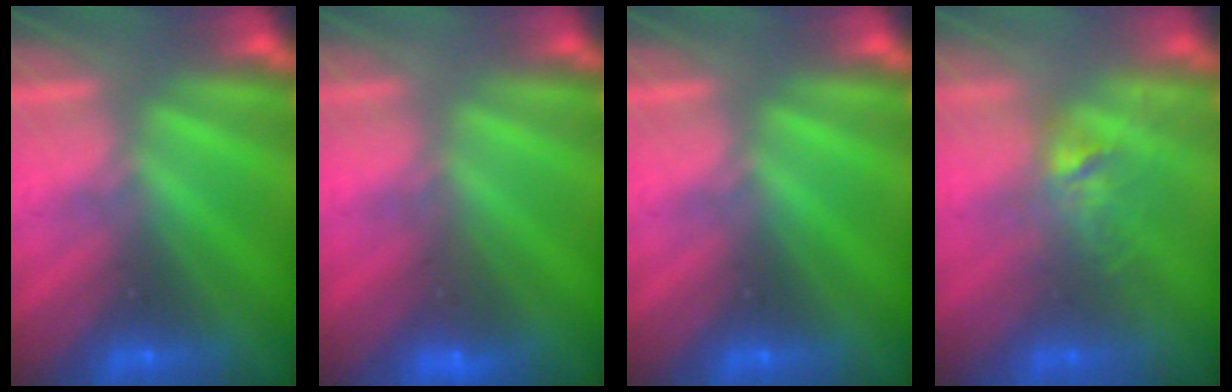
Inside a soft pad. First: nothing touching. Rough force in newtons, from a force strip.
{"total": 3.0}
{"total": 0.0}
{"total": 2.9}